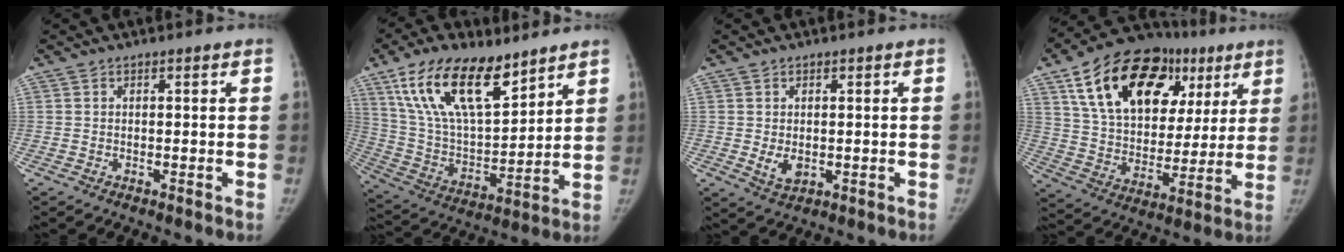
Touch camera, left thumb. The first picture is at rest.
{"total": 20.6, "force": [12.6, 9.1, 13.6], "torque": [-0.222, -0.051, 0.242]}
{"total": 3.5, "force": [-0.2, 2.5, 2.4], "torque": [-0.034, -0.007, 0.005]}
{"total": 27.2, "force": [12.2, 17.0, 17.4], "torque": [-0.247, 0.015, 0.203]}